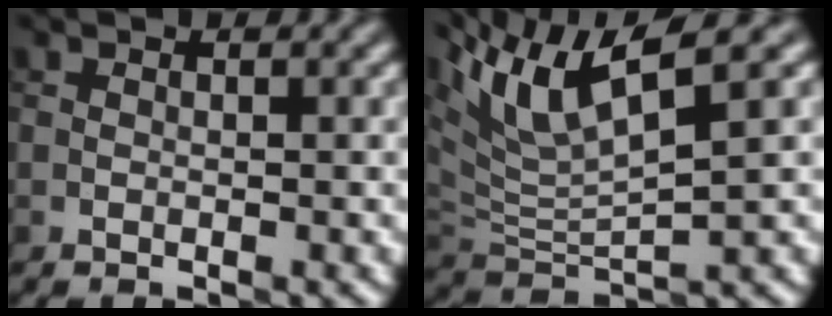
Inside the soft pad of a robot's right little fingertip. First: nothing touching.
{"total": 7.9, "force": [4.8, 1.5, 6.2], "torque": [-0.125, 0.014, 0.093]}